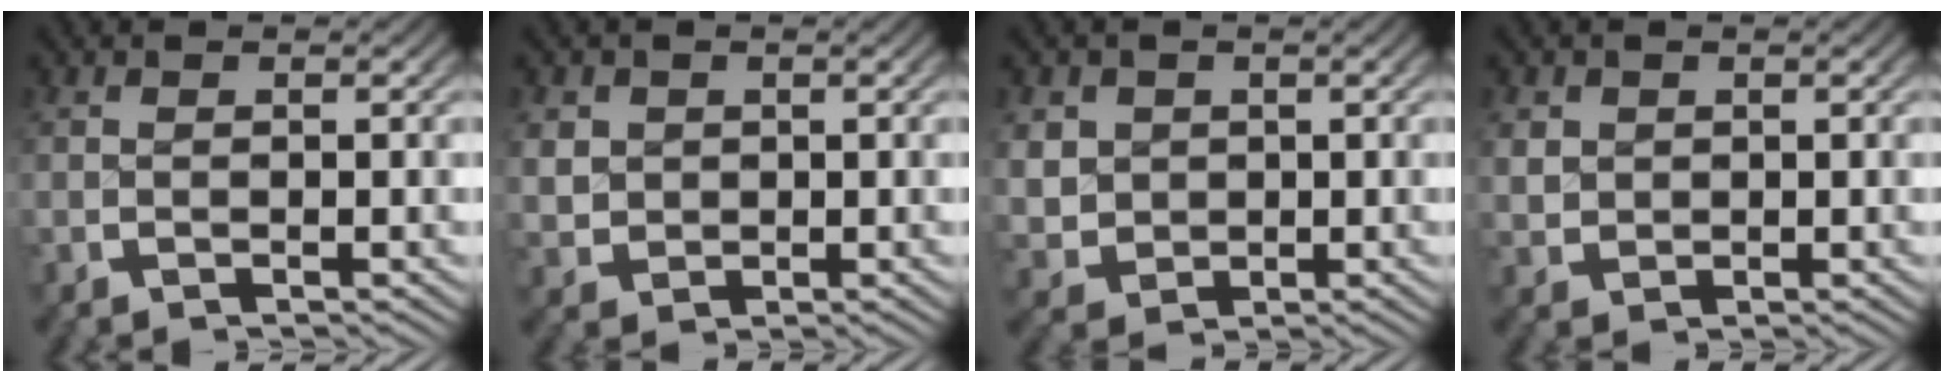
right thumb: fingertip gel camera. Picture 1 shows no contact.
{"total": 3.5, "force": [0.3, 3.1, 1.5], "torque": [-0.045, -0.016, 0.018]}
{"total": 5.3, "force": [0.1, 4.7, 2.5], "torque": [-0.074, -0.033, 0.019]}
{"total": 2.6, "force": [0.4, 2.3, 1.1], "torque": [-0.030, -0.009, 0.018]}